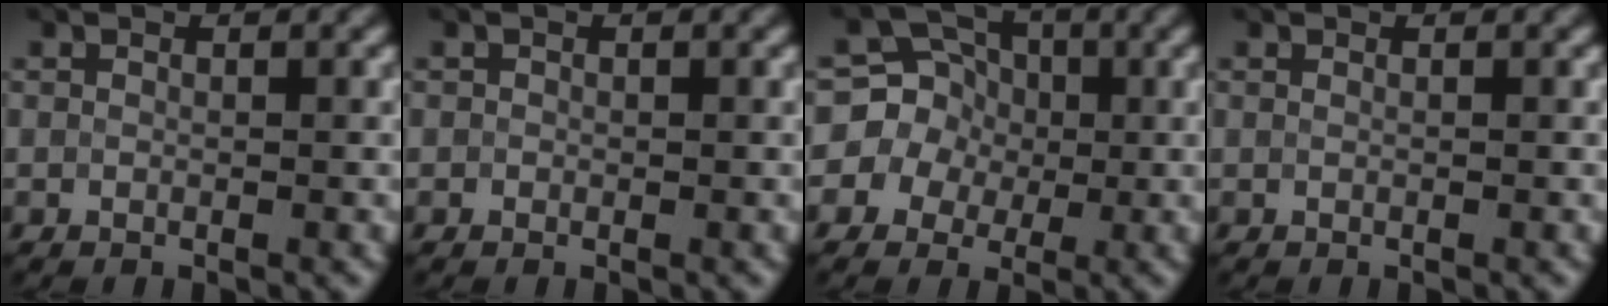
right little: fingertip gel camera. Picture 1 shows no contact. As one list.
[{"total": 0.0}, {"total": 6.0, "force": [-0.2, 5.7, 1.8], "torque": [-0.029, 0.033, -0.037]}, {"total": 0.0}]